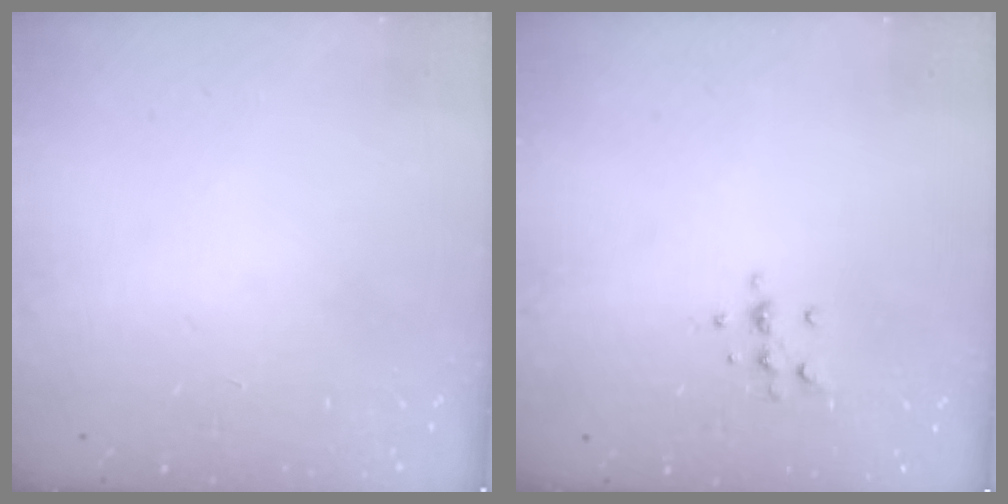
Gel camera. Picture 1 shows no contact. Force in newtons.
{"total": 6.0, "press": 5.6, "slide": 2.0}